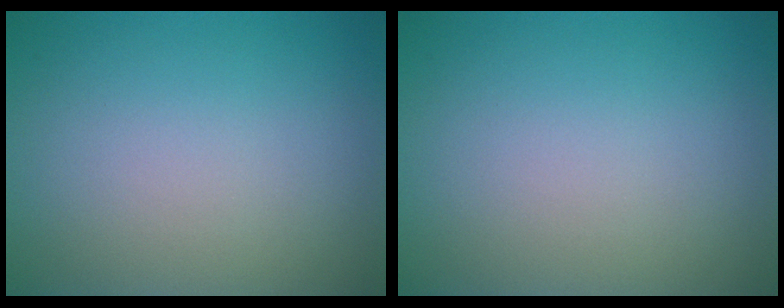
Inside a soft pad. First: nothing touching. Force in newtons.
{"total": 0.0}